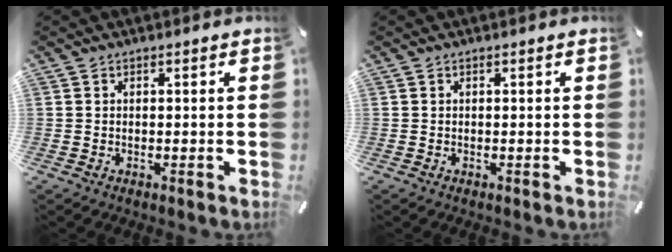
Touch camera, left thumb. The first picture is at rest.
{"total": 0.0}